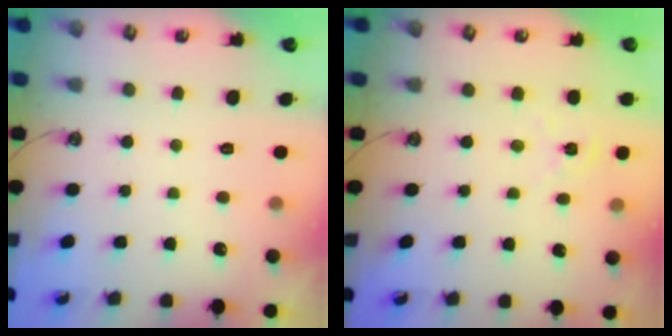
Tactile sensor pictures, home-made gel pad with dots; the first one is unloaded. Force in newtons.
{"total": 2.2, "press": 2.2, "slide": 0.3}